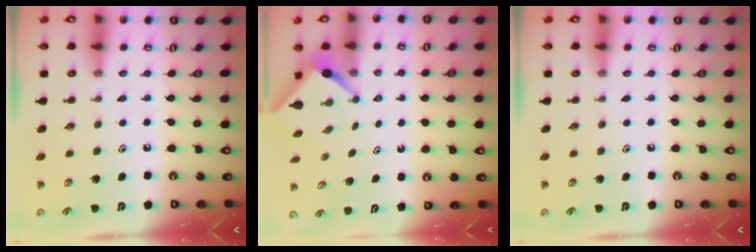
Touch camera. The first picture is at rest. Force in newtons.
{"total": 3.1, "press": 3.1, "slide": 0.2}
{"total": 0.0}